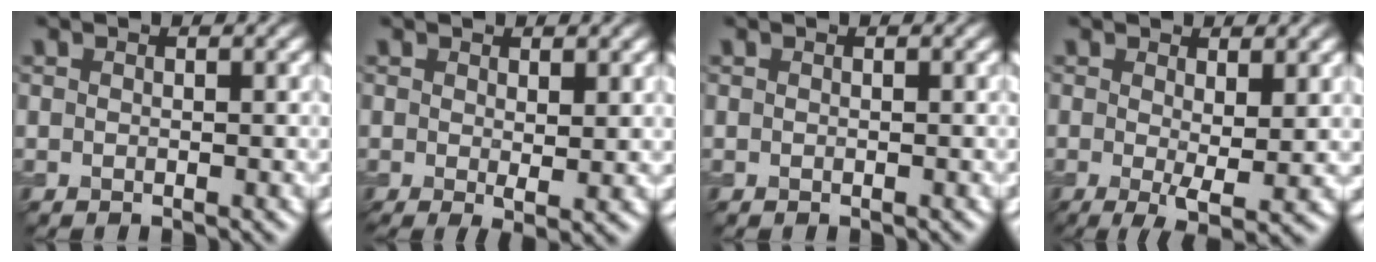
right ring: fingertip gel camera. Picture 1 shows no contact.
{"total": 1.9, "force": [0.4, 0.4, 1.8], "torque": [-0.031, -0.013, 0.010]}
{"total": 0.0}
{"total": 3.9, "force": [0.0, 0.9, 3.8], "torque": [-0.062, -0.015, 0.002]}